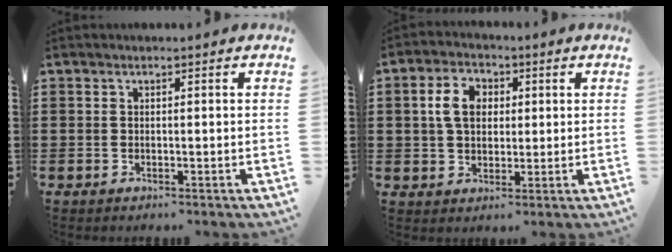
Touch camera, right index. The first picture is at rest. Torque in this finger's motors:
{"motor_torque": [1.37, 0.77, 0.64, 0.07]}